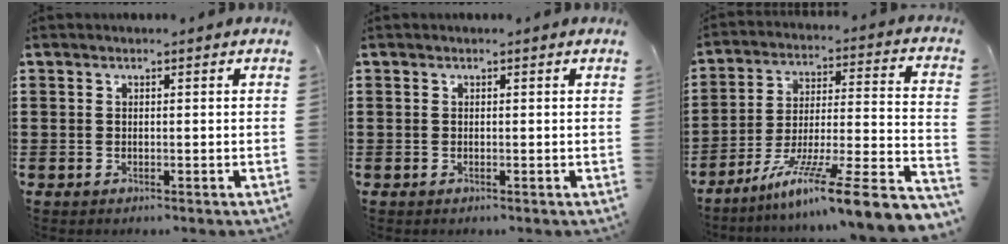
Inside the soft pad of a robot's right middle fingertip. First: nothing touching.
{"total": 0.0}
{"total": 11.3, "force": [-8.1, -0.2, 7.8], "torque": [-0.117, -0.002, -0.150]}